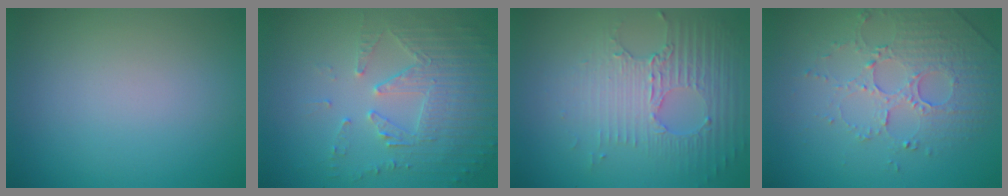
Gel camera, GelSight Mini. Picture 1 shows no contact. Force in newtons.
{"total": 5.5, "press": 3.7, "slide": 4.0}
{"total": 5.3, "press": 3.3, "slide": 4.1}
{"total": 5.0, "press": 3.4, "slide": 3.7}